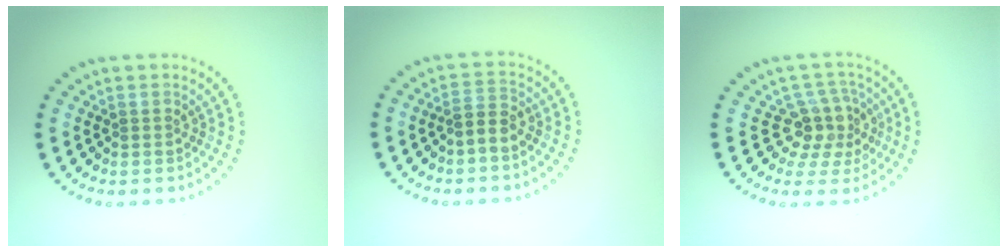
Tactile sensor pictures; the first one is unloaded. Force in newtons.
{"total": 1.9, "press": 1.6, "slide": 0.9}
{"total": 3.6, "press": 2.8, "slide": 2.4}